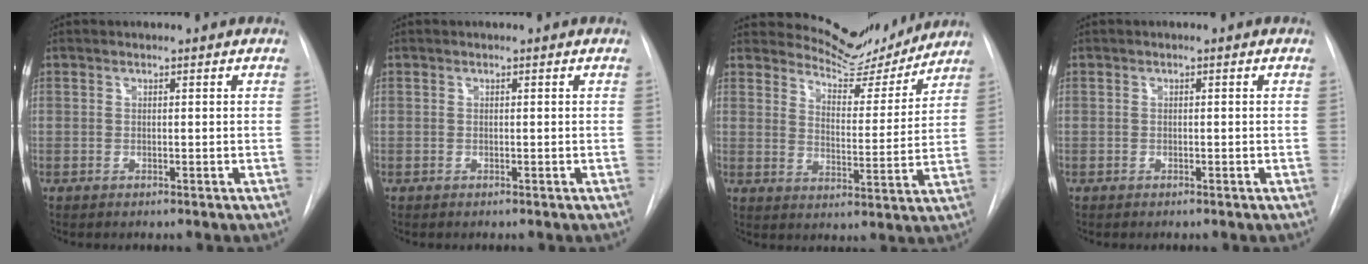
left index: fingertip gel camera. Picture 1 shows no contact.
{"total": 0.0}
{"total": 10.7, "force": [10.4, 2.2, 0.9], "torque": [-0.014, -0.028, 0.145]}
{"total": 0.0}